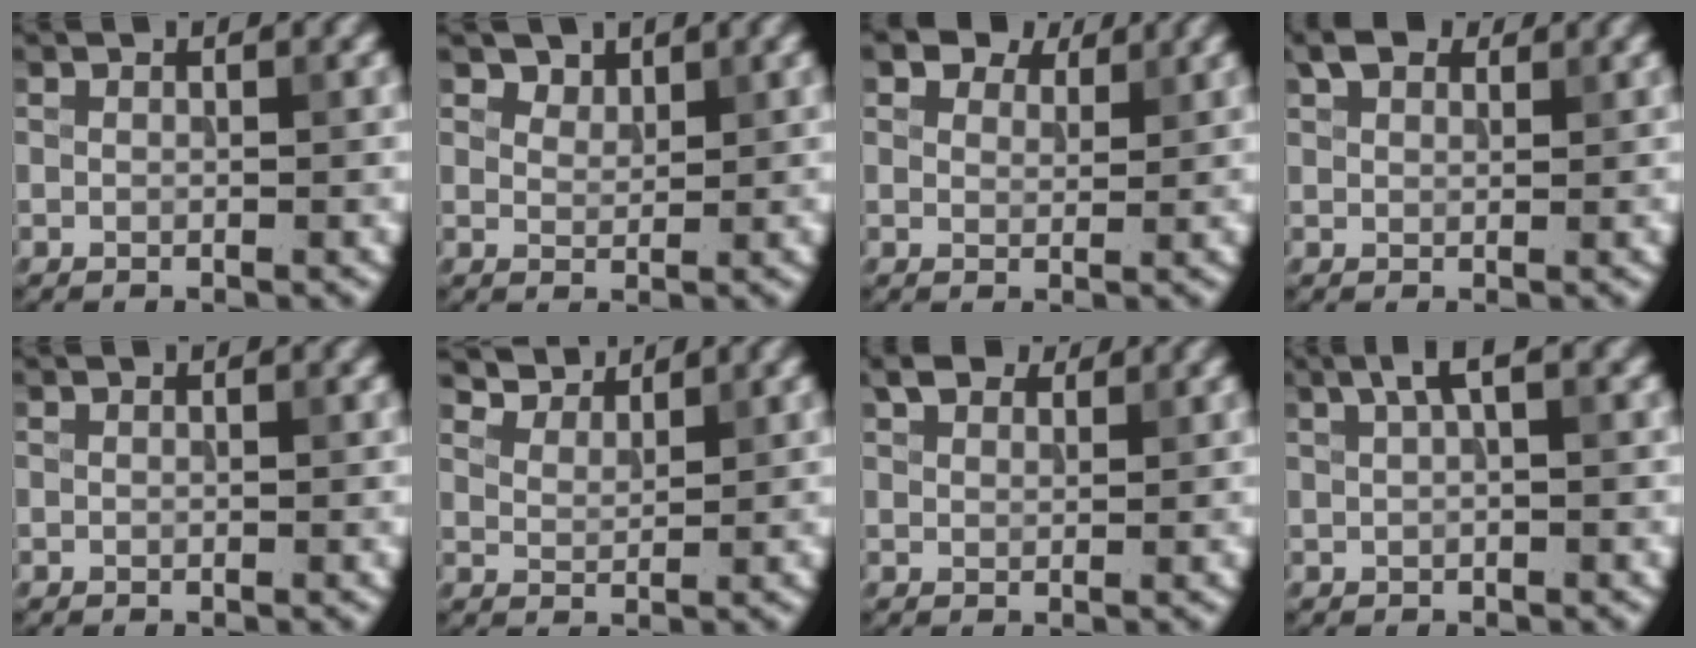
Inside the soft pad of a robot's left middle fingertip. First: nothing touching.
{"total": 2.0, "force": [1.7, 1.0, 0.4], "torque": [-0.016, -0.016, 0.037]}
{"total": 5.0, "force": [3.9, 2.5, 1.9], "torque": [-0.045, -0.001, 0.057]}
{"total": 2.4, "force": [1.6, 1.4, 1.1], "torque": [-0.024, 0.008, 0.032]}
{"total": 0.0}
{"total": 4.3, "force": [4.2, 0.9, 0.8], "torque": [-0.031, -0.003, 0.084]}
{"total": 2.4, "force": [1.8, 1.3, 0.9], "torque": [-0.019, 0.008, 0.036]}
{"total": 2.2, "force": [1.0, 0.5, 1.8], "torque": [-0.030, 0.008, 0.017]}